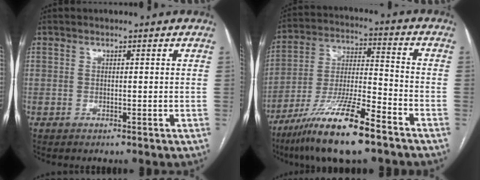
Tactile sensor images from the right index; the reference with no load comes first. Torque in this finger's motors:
{"motor_torque": [1.16, -0.97, 0.96, 0.21]}